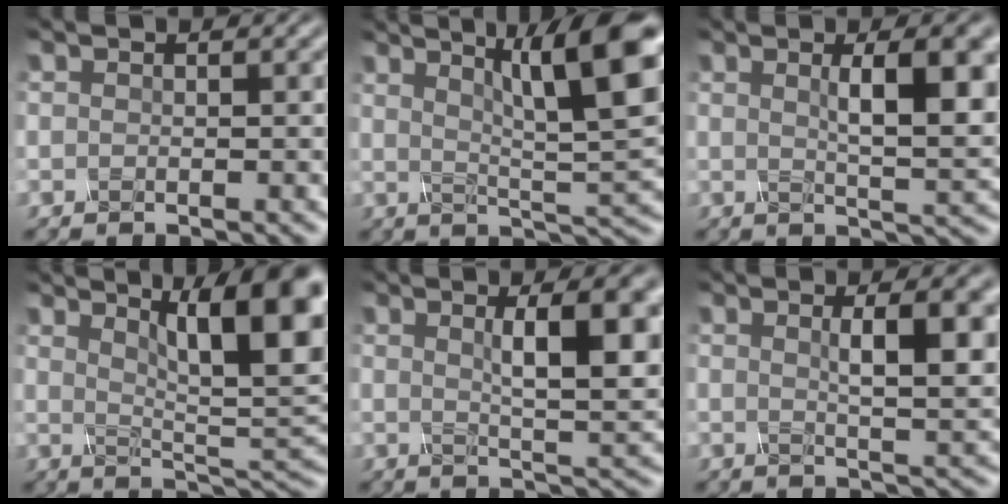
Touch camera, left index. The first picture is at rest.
{"total": 11.0, "force": [4.4, 1.8, 9.9], "torque": [-0.135, 0.020, 0.089]}
{"total": 7.0, "force": [1.5, 1.4, 6.6], "torque": [-0.076, 0.013, 0.036]}
{"total": 12.6, "force": [4.9, 3.5, 11.1], "torque": [-0.114, 0.021, 0.081]}
{"total": 7.7, "force": [1.8, 1.6, 7.4], "torque": [-0.084, 0.015, 0.040]}
{"total": 5.5, "force": [1.1, 1.1, 5.3], "torque": [-0.062, 0.010, 0.030]}